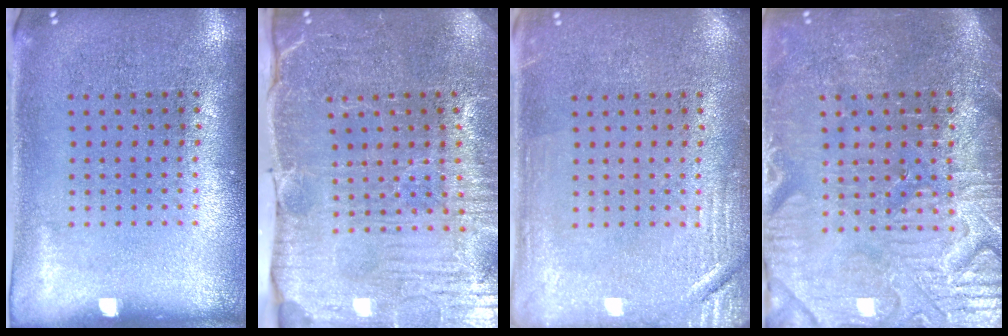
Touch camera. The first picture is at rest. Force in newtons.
{"total": 4.0, "press": 4.0, "slide": 0.6}
{"total": 2.5, "press": 2.5, "slide": 0.4}
{"total": 4.0, "press": 3.8, "slide": 1.3}